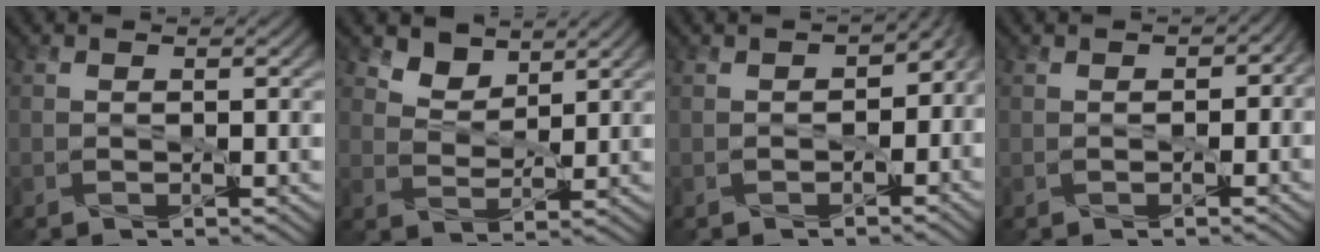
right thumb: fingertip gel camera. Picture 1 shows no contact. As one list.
[{"total": 4.0, "force": [2.9, 2.2, 1.6], "torque": [-0.047, -0.006, 0.054]}, {"total": 4.2, "force": [-0.8, 3.1, 2.7], "torque": [-0.030, -0.007, -0.009]}, {"total": 1.2, "force": [-0.3, 1.1, 0.4], "torque": [-0.007, -0.002, -0.003]}]